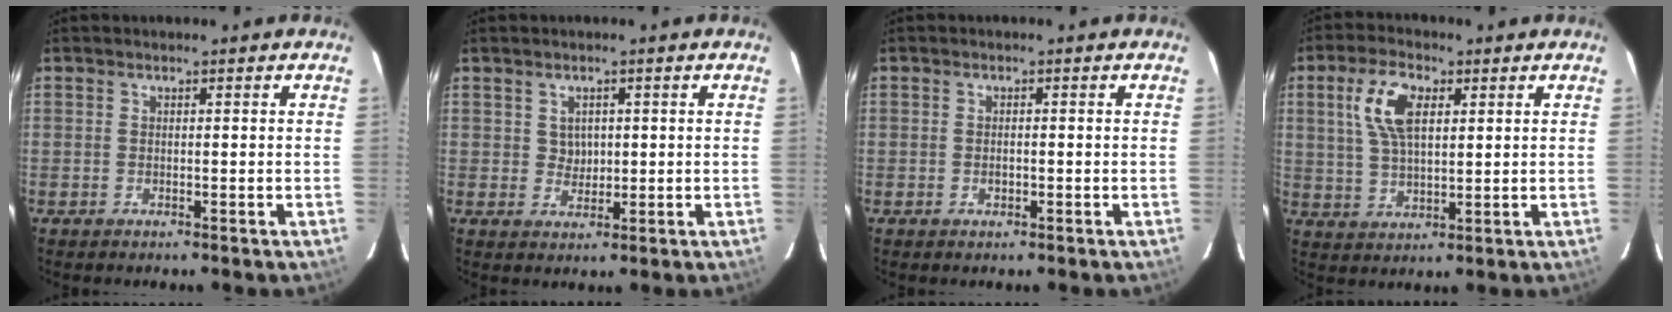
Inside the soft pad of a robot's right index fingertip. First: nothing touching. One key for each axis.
{"total": 2.7, "fx": 0.7, "fy": 2.5, "fz": 0.7, "tx": -0.008, "ty": 0.006, "tz": 0.014}
{"total": 1.1, "fx": -0.4, "fy": 0.8, "fz": 0.7, "tx": -0.012, "ty": 0.002, "tz": -0.006}
{"total": 9.0, "fx": 3.1, "fy": 4.5, "fz": 7.2, "tx": -0.144, "ty": 0.014, "tz": 0.062}